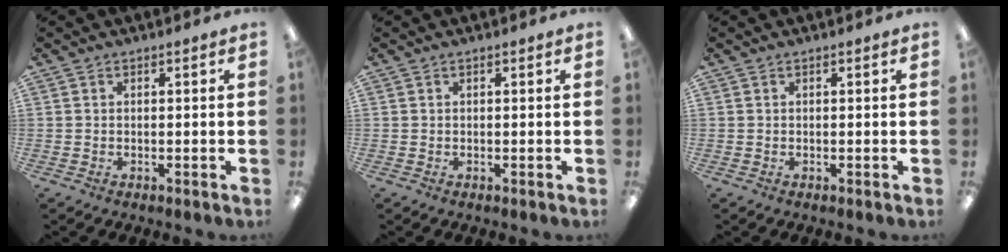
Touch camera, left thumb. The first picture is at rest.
{"total": 0.0}
{"total": 0.0}